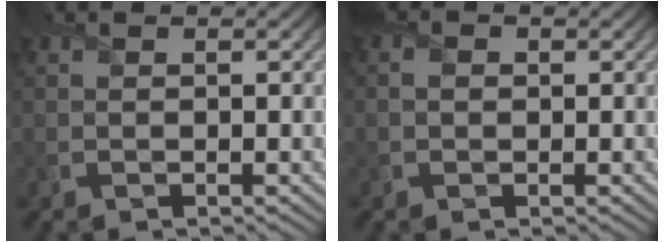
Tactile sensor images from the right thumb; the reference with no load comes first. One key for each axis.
{"total": 1.2, "fx": 0.0, "fy": 1.0, "fz": 0.7, "tx": -0.019, "ty": 0.001, "tz": -0.003}